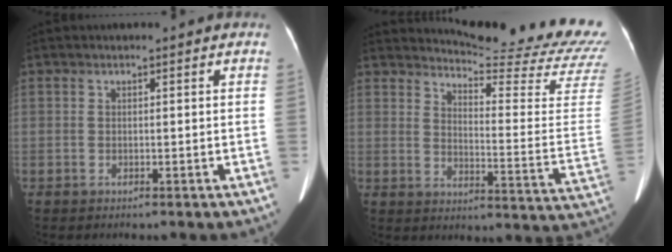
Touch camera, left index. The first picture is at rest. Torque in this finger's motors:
{"motor_torque": [-0.67, -1.47, -0.01, 0.00]}